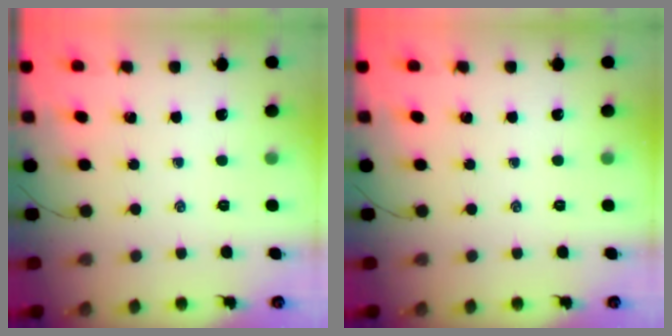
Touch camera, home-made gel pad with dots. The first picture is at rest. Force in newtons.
{"total": 0.0}